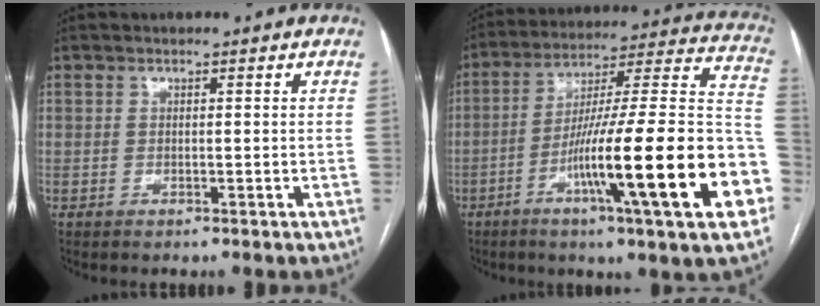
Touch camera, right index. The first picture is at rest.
{"total": 27.1, "force": [-9.0, 0.5, 25.5], "torque": [-0.316, -0.008, -0.149]}